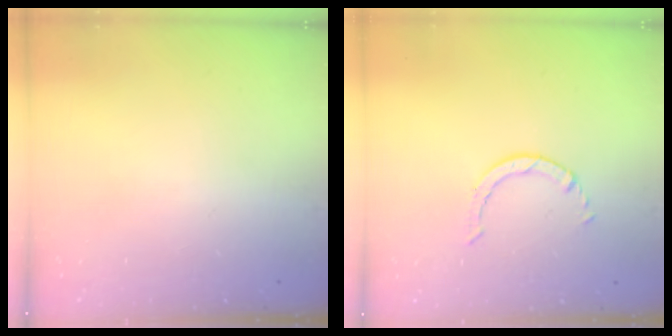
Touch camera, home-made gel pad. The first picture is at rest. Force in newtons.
{"total": 0.8, "press": 0.7, "slide": 0.1}